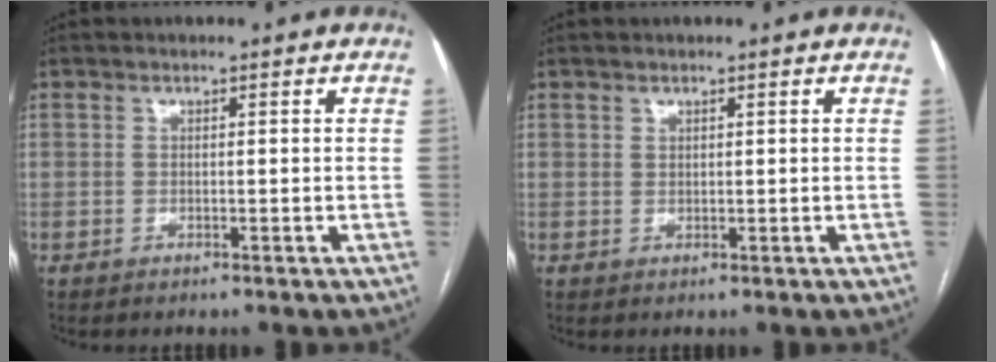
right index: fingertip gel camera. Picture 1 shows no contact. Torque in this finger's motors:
{"motor_torque": [-0.19, -0.13, -0.07, -0.01]}